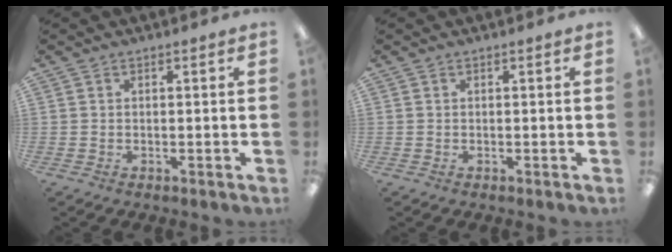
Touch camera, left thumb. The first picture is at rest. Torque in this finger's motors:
{"motor_torque": [0.00, 0.00, -0.03, -0.08, 0.00]}